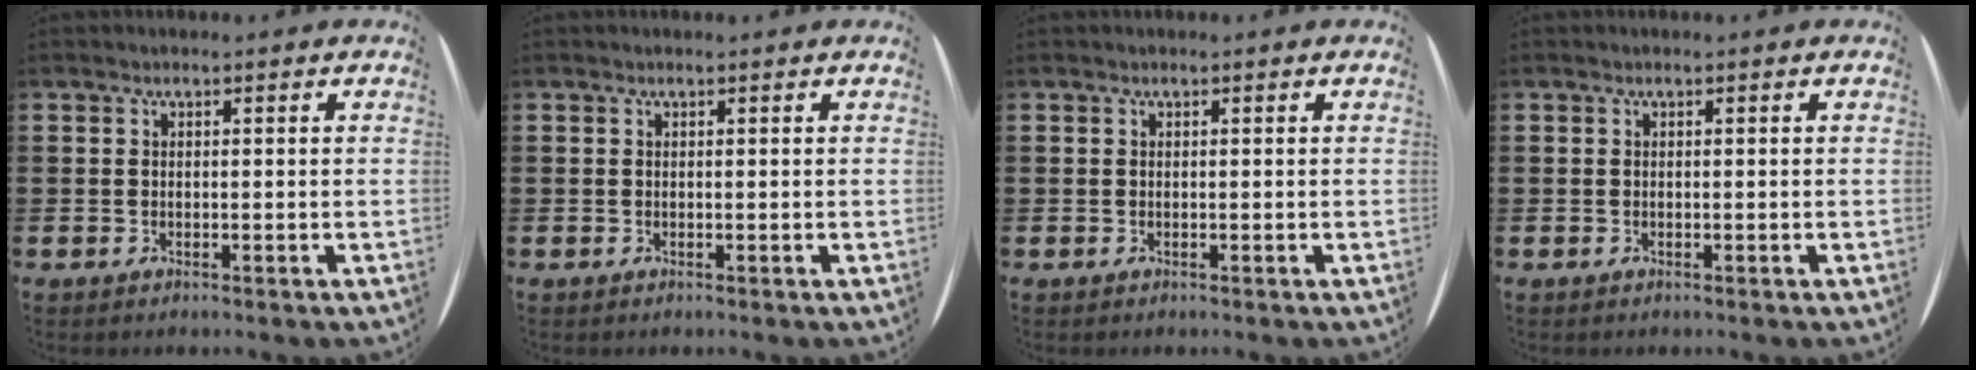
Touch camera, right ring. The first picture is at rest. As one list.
[{"total": 0.0}, {"total": 0.0}, {"total": 0.0}]